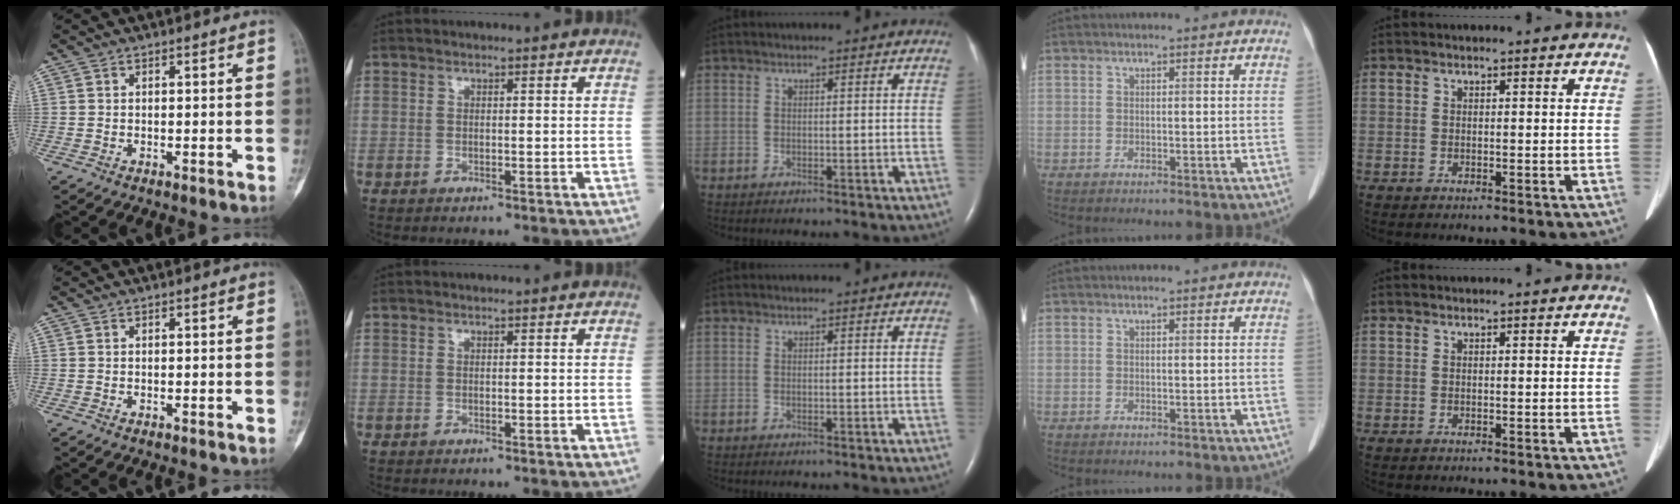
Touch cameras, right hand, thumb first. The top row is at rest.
{}